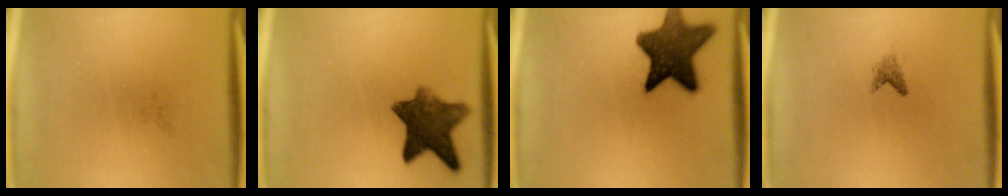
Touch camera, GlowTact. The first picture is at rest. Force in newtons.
{"total": 9.2}
{"total": 12.3}
{"total": 1.0}